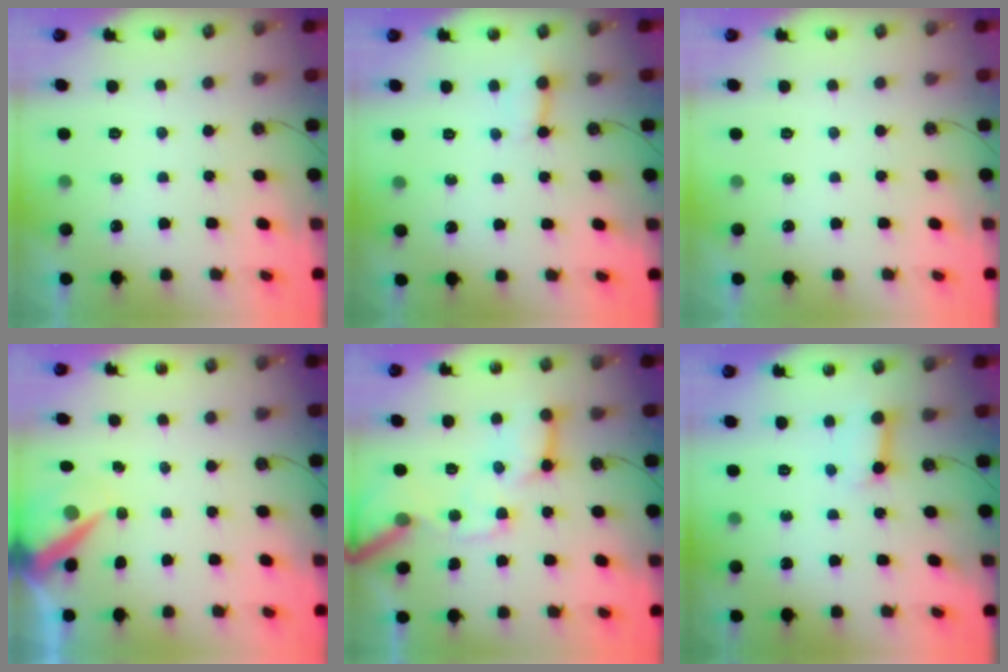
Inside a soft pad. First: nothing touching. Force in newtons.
{"total": 3.0, "press": 2.9, "slide": 0.3}
{"total": 0.0}
{"total": 6.2, "press": 6.1, "slide": 0.9}
{"total": 15.6, "press": 15.5, "slide": 2.2}
{"total": 6.0, "press": 6.0, "slide": 0.7}